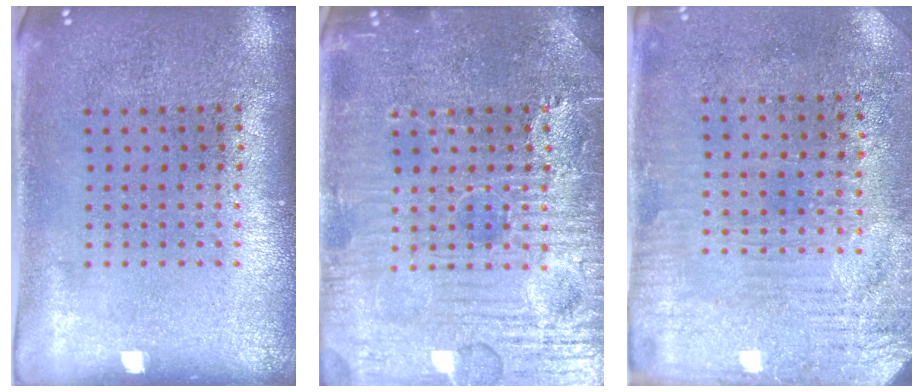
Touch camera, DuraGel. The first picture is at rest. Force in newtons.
{"total": 4.8, "press": 4.7, "slide": 0.5}
{"total": 3.2, "press": 2.9, "slide": 1.4}